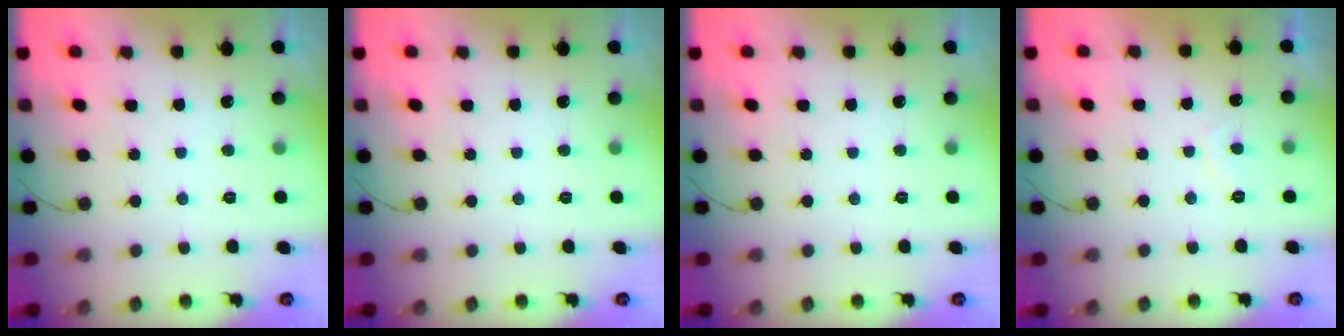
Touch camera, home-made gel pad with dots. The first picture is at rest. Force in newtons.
{"total": 0.0}
{"total": 0.0}
{"total": 1.5, "press": 1.3, "slide": 0.7}